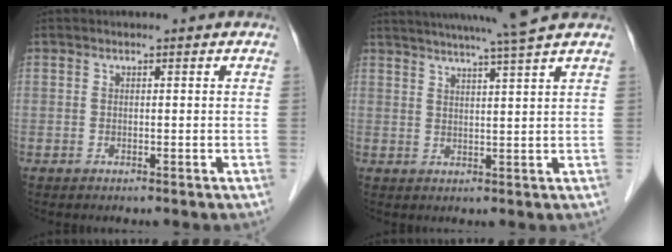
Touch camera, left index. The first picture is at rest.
{"total": 10.6, "force": [9.0, -1.8, 5.2], "torque": [-0.085, 0.000, 0.122]}